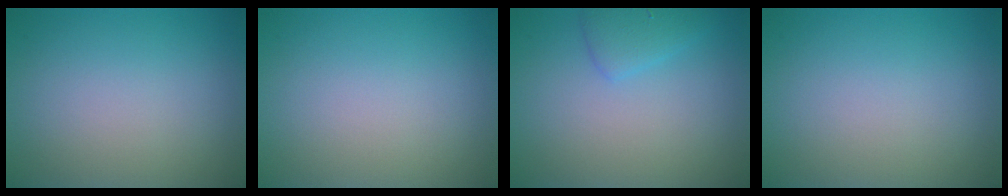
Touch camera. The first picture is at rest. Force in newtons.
{"total": 0.0}
{"total": 1.9, "press": 1.9, "slide": 0.0}
{"total": 0.0}